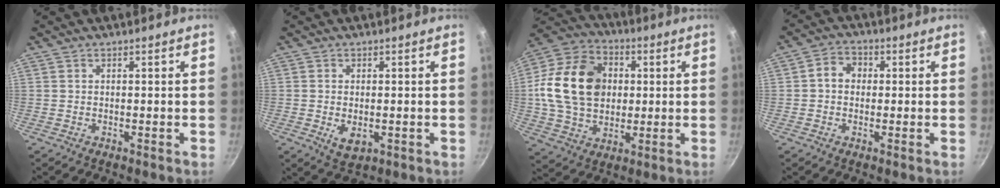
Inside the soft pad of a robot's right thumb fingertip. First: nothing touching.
{"total": 4.5, "force": [-0.8, 2.6, 3.5], "torque": [-0.056, -0.010, -0.006]}
{"total": 19.6, "force": [2.2, 14.9, 12.6], "torque": [-0.203, 0.017, 0.034]}
{"total": 4.6, "force": [0.3, 3.9, 2.5], "torque": [-0.024, 0.011, -0.005]}